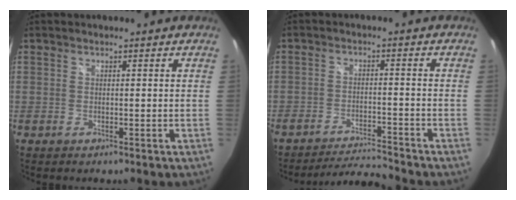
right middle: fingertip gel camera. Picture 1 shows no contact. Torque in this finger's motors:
{"motor_torque": [1.07, -1.07, 0.21, 0.09]}